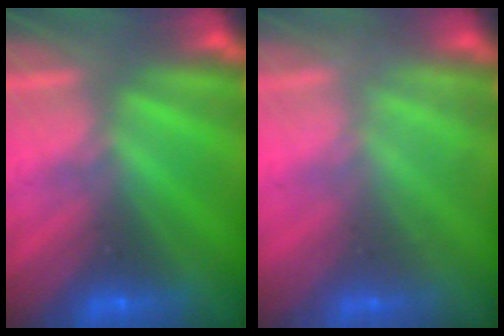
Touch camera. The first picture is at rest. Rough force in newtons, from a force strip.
{"total": 2.6}